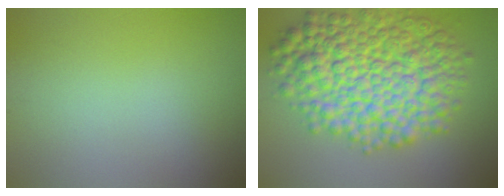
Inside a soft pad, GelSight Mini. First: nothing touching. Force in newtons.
{"total": 11.3, "press": 11.3, "slide": 0.0}